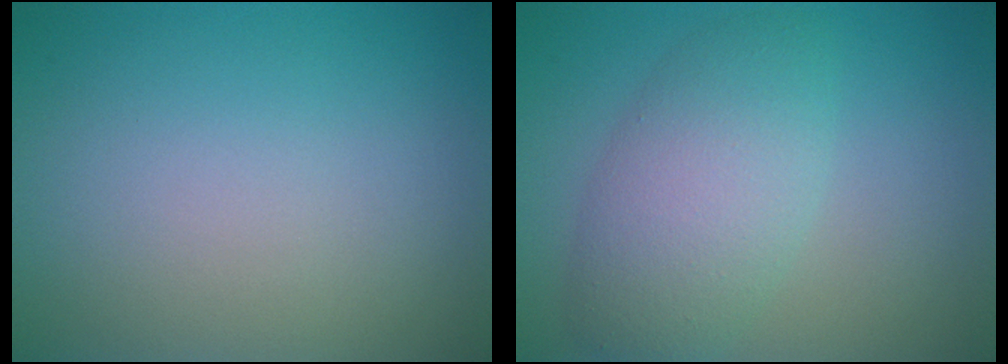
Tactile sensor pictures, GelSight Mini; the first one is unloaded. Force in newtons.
{"total": 5.3, "press": 5.3, "slide": 0.2}